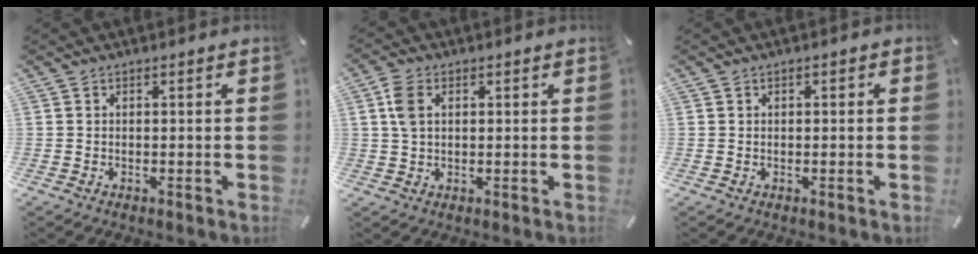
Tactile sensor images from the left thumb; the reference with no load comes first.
{"total": 5.0, "force": [1.4, 3.3, 3.5], "torque": [-0.090, 0.005, 0.022]}
{"total": 0.6, "force": [-0.1, 0.5, 0.3], "torque": [-0.005, 0.004, -0.003]}